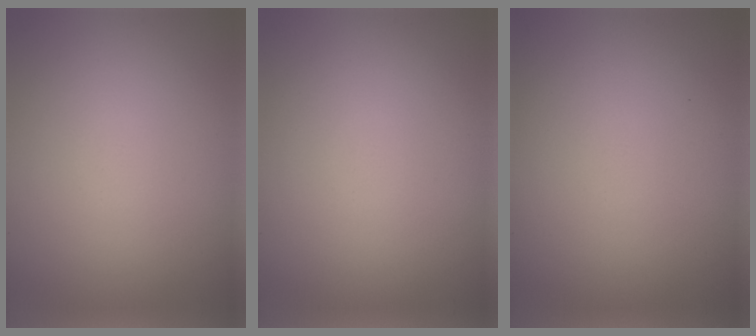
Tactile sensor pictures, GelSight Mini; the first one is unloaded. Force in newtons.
{"total": 0.0}
{"total": 0.0}